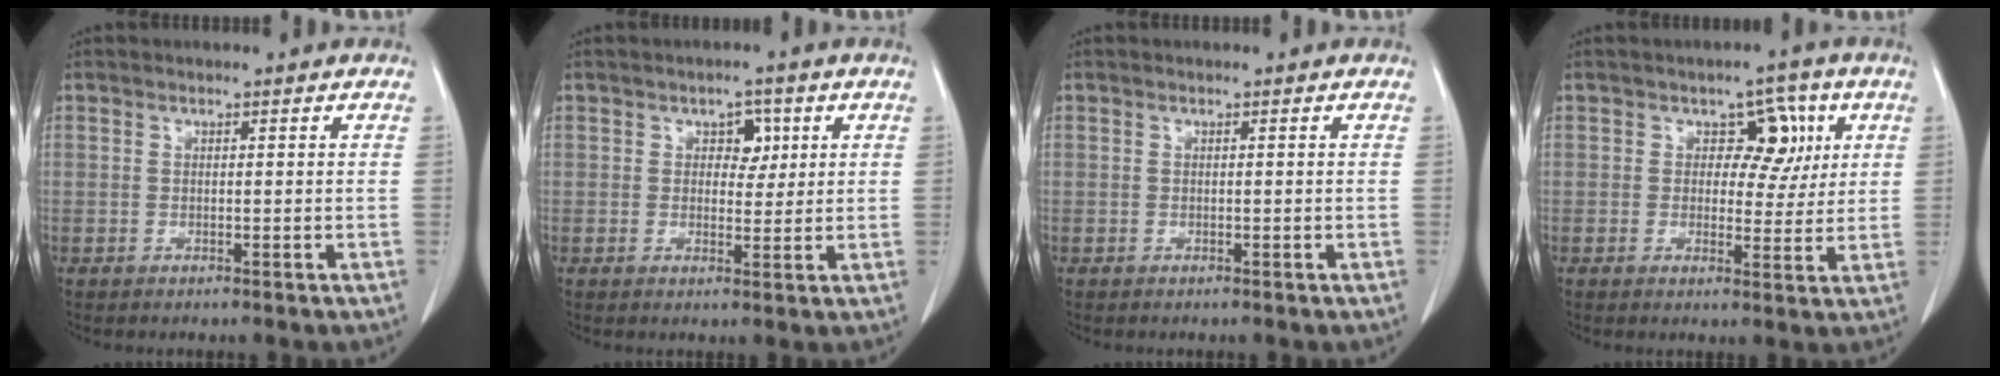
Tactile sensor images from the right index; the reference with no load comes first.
{"total": 3.4, "force": [1.2, 2.2, 2.2], "torque": [-0.024, 0.007, 0.017]}
{"total": 0.0}
{"total": 6.7, "force": [2.1, 4.5, 4.4], "torque": [-0.033, 0.016, 0.027]}